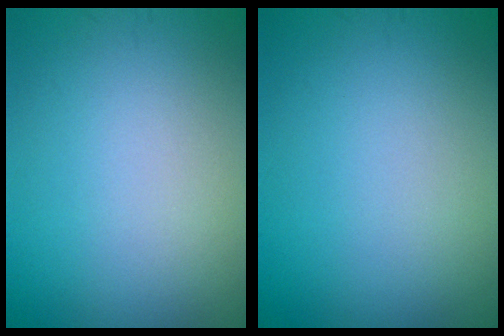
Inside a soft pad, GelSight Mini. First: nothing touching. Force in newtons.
{"total": 0.0}